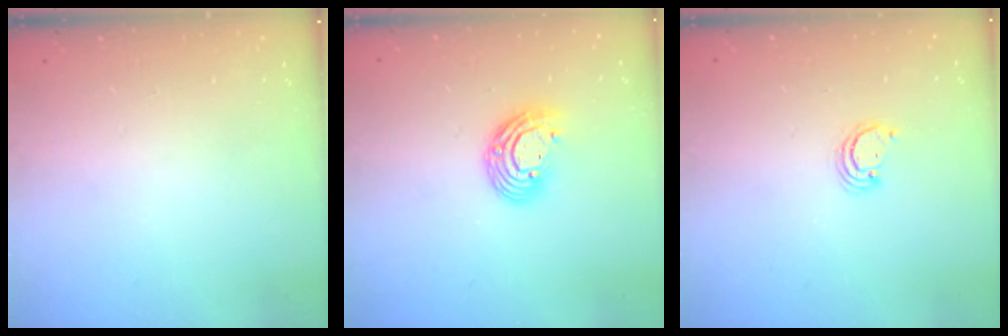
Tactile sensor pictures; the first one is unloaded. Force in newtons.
{"total": 9.8, "press": 9.8, "slide": 0.6}
{"total": 2.6, "press": 2.6, "slide": 0.3}